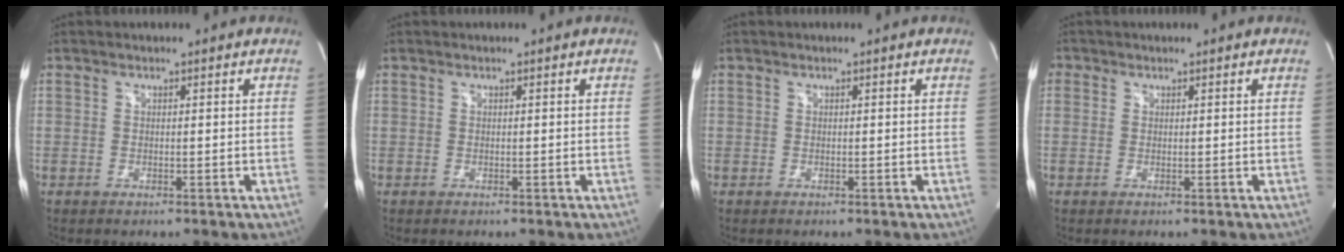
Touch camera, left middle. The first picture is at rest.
{"total": 0.0}
{"total": 0.0}
{"total": 1.6, "force": [0.6, 1.4, 0.3], "torque": [0.003, 0.006, 0.008]}